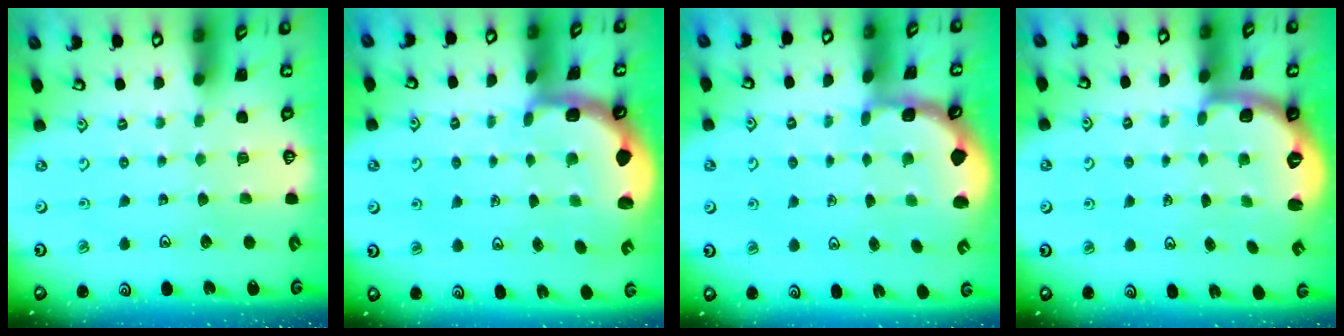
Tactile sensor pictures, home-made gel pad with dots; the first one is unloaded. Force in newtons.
{"total": 2.2, "press": 2.0, "slide": 0.8}
{"total": 1.7, "press": 1.6, "slide": 0.5}
{"total": 2.5, "press": 2.0, "slide": 1.6}